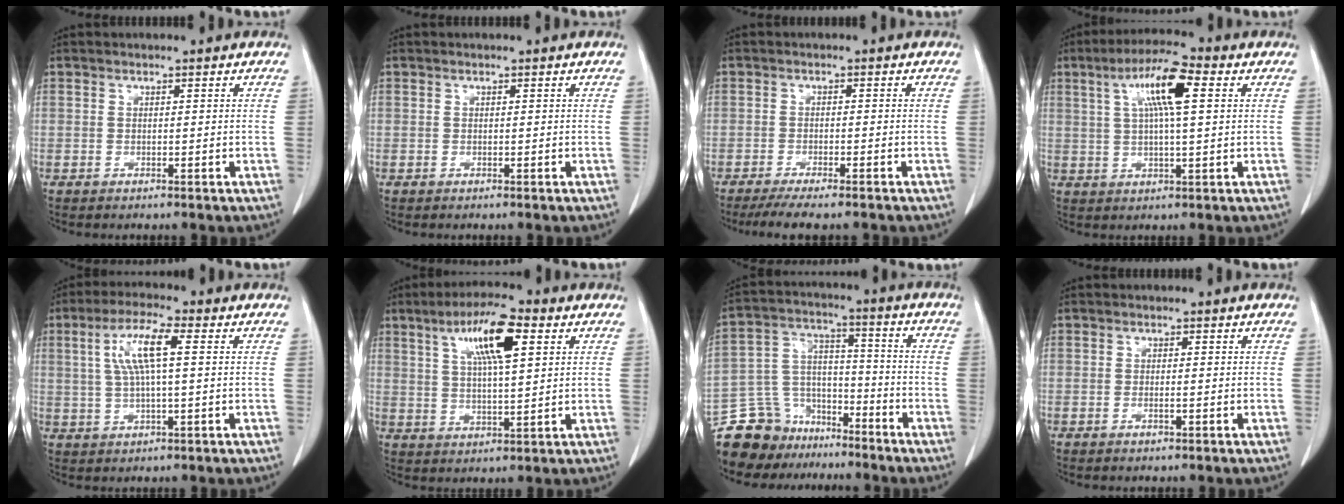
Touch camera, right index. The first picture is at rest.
{"total": 0.0}
{"total": 7.8, "force": [-6.6, 0.9, 4.1], "torque": [-0.054, -0.013, -0.101]}
{"total": 9.3, "force": [3.1, 1.1, 8.8], "torque": [-0.162, 0.018, 0.051]}
{"total": 7.8, "force": [1.9, 1.1, 7.5], "torque": [-0.152, 0.013, 0.035]}
{"total": 10.3, "force": [4.4, 1.9, 9.1], "torque": [-0.164, 0.013, 0.076]}
{"total": 13.1, "force": [-10.6, 7.5, 1.5], "torque": [-0.044, 0.064, -0.184]}
{"total": 1.0, "force": [-0.4, 0.2, 0.9], "torque": [-0.019, -0.001, -0.007]}